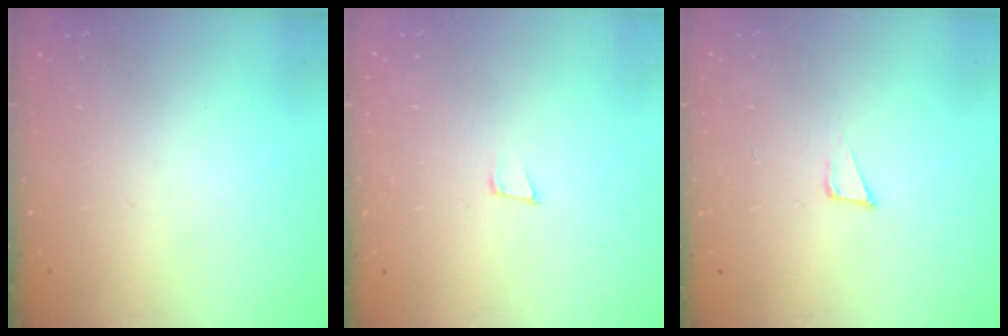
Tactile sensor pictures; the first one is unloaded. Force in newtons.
{"total": 4.9, "press": 4.7, "slide": 1.0}
{"total": 5.0, "press": 4.9, "slide": 0.8}